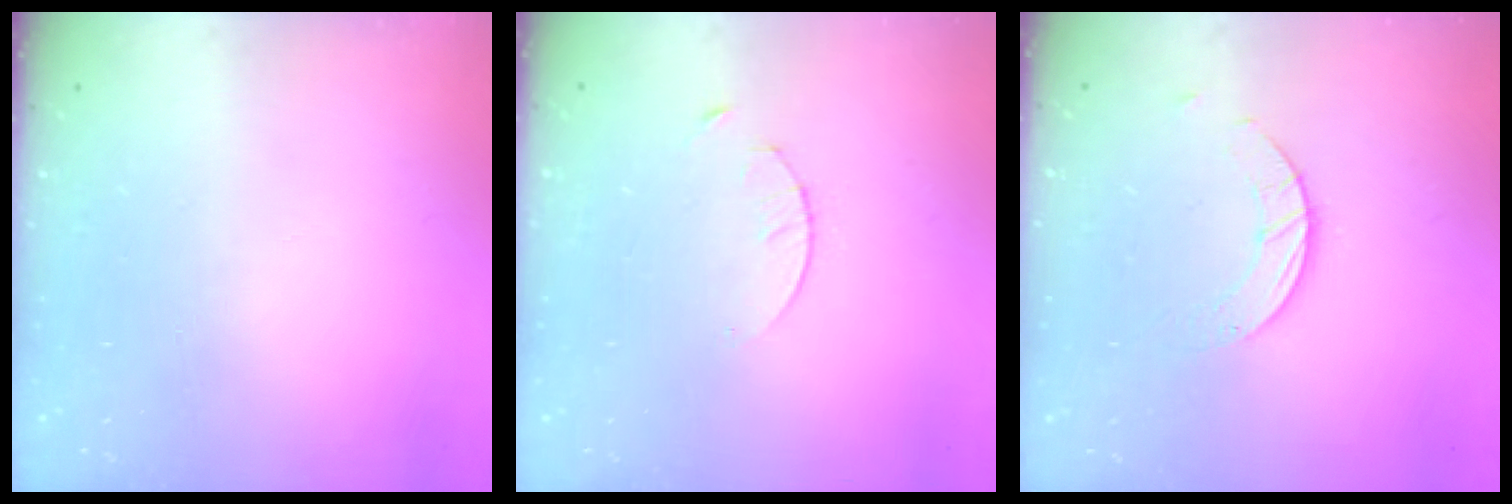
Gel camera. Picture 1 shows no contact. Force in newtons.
{"total": 1.7, "press": 1.6, "slide": 0.2}
{"total": 2.8, "press": 2.8, "slide": 0.3}